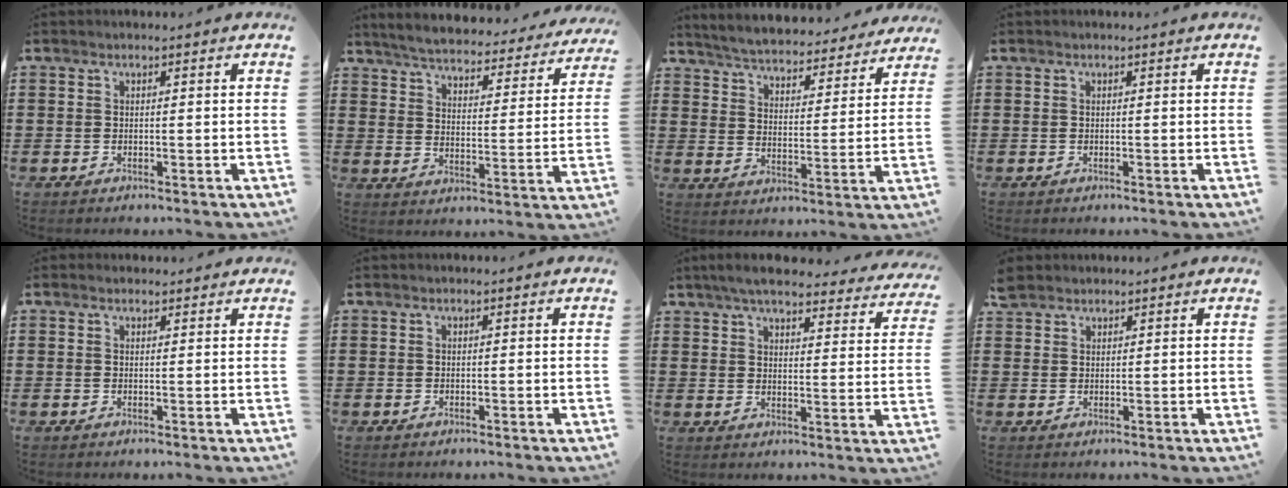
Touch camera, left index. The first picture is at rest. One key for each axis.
{"total": 4.7, "fx": 4.6, "fy": -0.1, "fz": 0.9, "tx": -0.043, "ty": -0.037, "tz": 0.074}
{"total": 4.9, "fx": 4.9, "fy": -0.4, "fz": 0.5, "tx": -0.036, "ty": -0.040, "tz": 0.080}
{"total": 0.0}
{"total": 1.0, "fx": 0.9, "fy": 0.4, "fz": 0.1, "tx": -0.005, "ty": 0.003, "tz": 0.018}
{"total": 0.0}
{"total": 5.8, "fx": 5.2, "fy": 0.6, "fz": 2.5, "tx": -0.059, "ty": -0.024, "tz": 0.089}
{"total": 2.5, "fx": 2.1, "fy": 1.2, "fz": 0.4, "tx": -0.013, "ty": 0.006, "tz": 0.043}